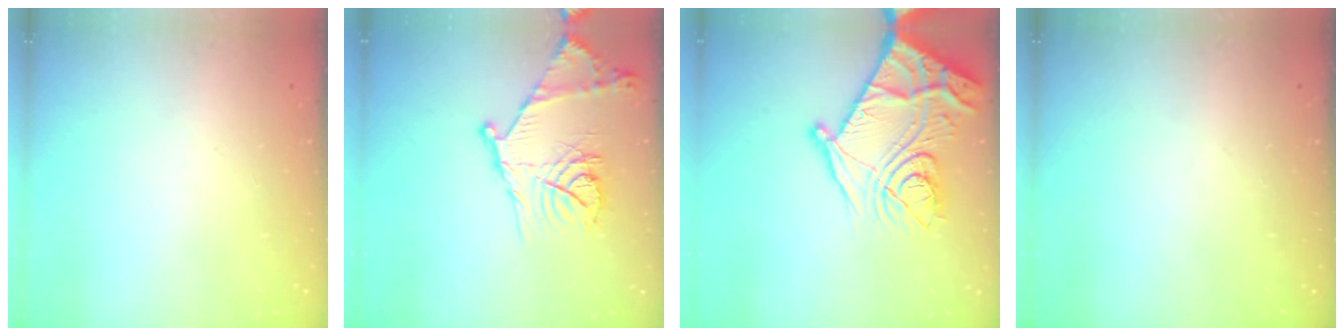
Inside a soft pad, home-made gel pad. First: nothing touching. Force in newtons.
{"total": 19.6, "press": 19.6, "slide": 1.5}
{"total": 27.1, "press": 27.1, "slide": 0.8}
{"total": 0.0}